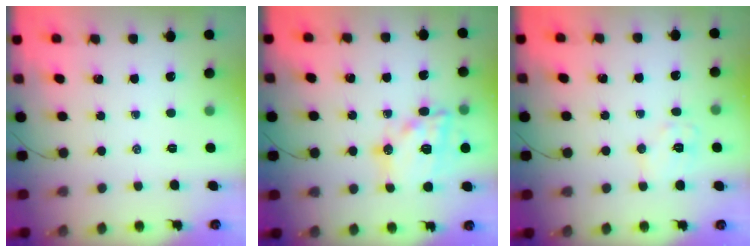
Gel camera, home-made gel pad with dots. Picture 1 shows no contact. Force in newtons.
{"total": 17.5, "press": 17.2, "slide": 3.0}
{"total": 6.8, "press": 6.8, "slide": 1.0}